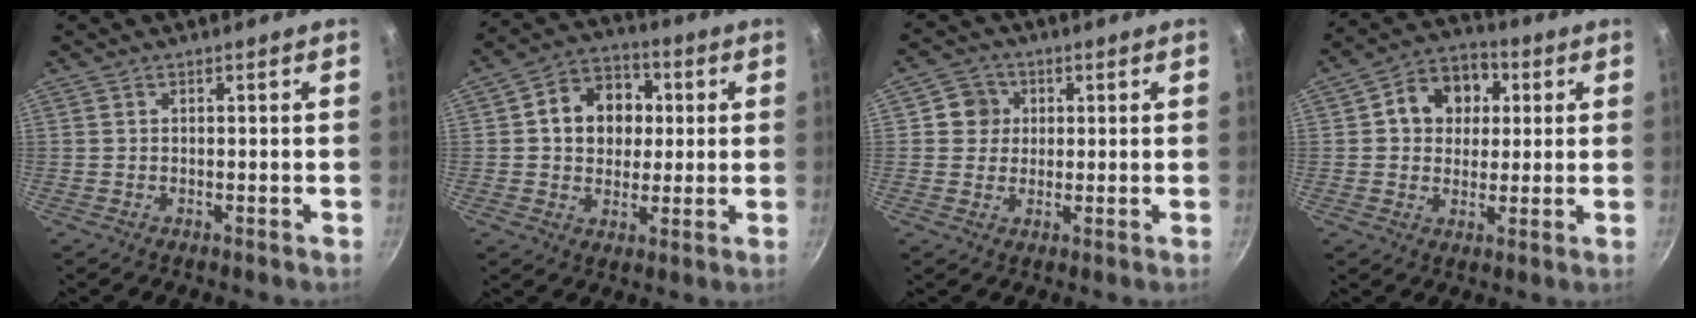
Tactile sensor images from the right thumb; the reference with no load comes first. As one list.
[{"total": 12.3, "force": [2.0, 10.1, 6.8], "torque": [-0.069, 0.012, 0.018]}, {"total": 5.1, "force": [1.1, 4.9, 1.1], "torque": [0.019, 0.004, 0.009]}, {"total": 11.2, "force": [2.6, 9.2, 5.8], "torque": [-0.057, 0.011, 0.027]}]